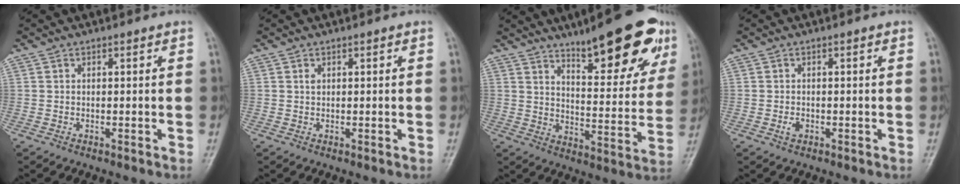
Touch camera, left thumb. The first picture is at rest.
{"total": 0.7, "force": [0.3, 0.5, 0.4], "torque": [-0.006, 0.001, 0.006]}
{"total": 18.2, "force": [11.8, 4.8, 13.0], "torque": [-0.138, -0.055, 0.174]}
{"total": 1.3, "force": [-0.5, 0.9, 0.9], "torque": [-0.015, 0.001, -0.009]}